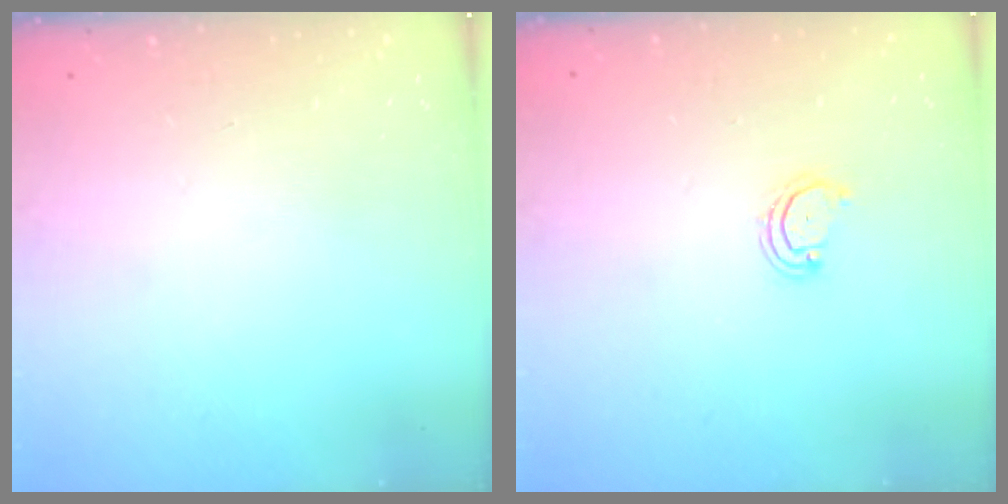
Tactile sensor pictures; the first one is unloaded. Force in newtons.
{"total": 2.8, "press": 2.8, "slide": 0.2}